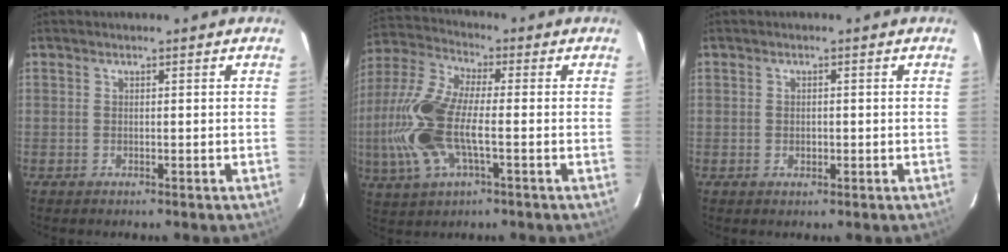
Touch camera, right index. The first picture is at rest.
{"total": 16.5, "force": [-2.9, 6.6, 14.8], "torque": [-0.329, 0.001, -0.064]}
{"total": 1.3, "force": [-0.1, 1.1, 0.5], "torque": [-0.006, 0.003, -0.001]}